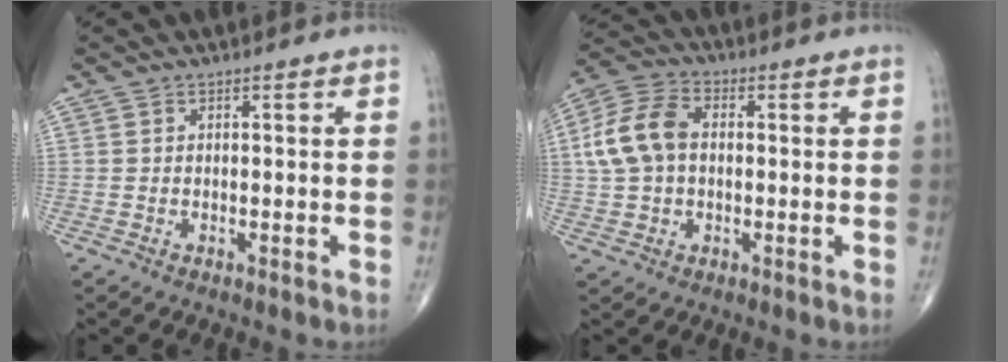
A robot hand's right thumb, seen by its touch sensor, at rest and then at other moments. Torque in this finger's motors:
{"motor_torque": [-0.13, 0.57, 0.09, -0.05, 0.08]}